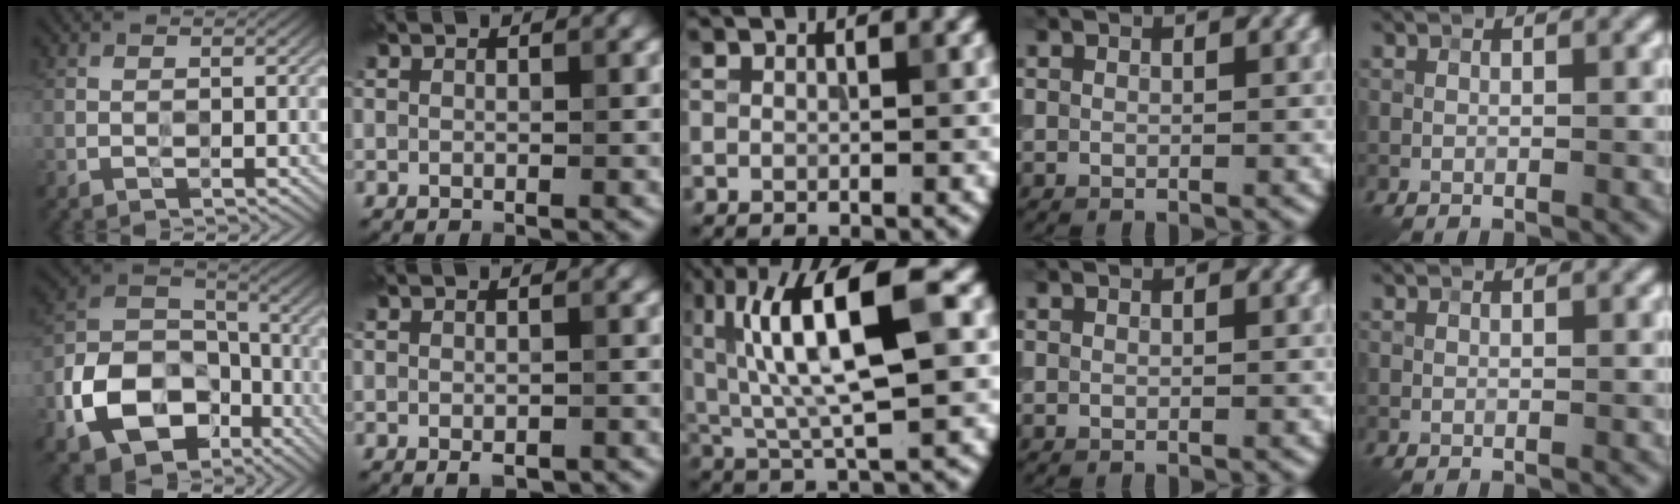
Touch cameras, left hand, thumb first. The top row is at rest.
{"thumb": {"total": 14.8, "force": [-6.8, 9.9, 8.7], "torque": [-0.194, -0.037, -0.125]}, "index": {"total": 1.6, "force": [-0.9, 0.7, 1.2], "torque": [-0.015, -0.004, -0.010]}, "middle": {"total": 11.0, "force": [2.5, 3.0, 10.3], "torque": [-0.182, 0.015, 0.045]}}